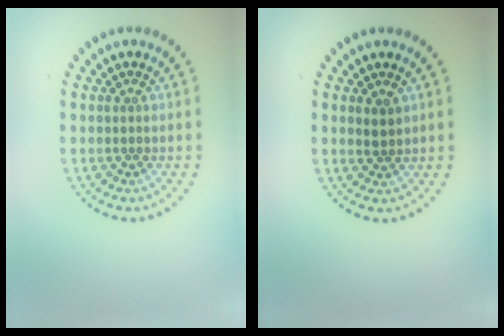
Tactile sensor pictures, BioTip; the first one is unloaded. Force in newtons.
{"total": 1.3, "press": 1.2, "slide": 0.5}